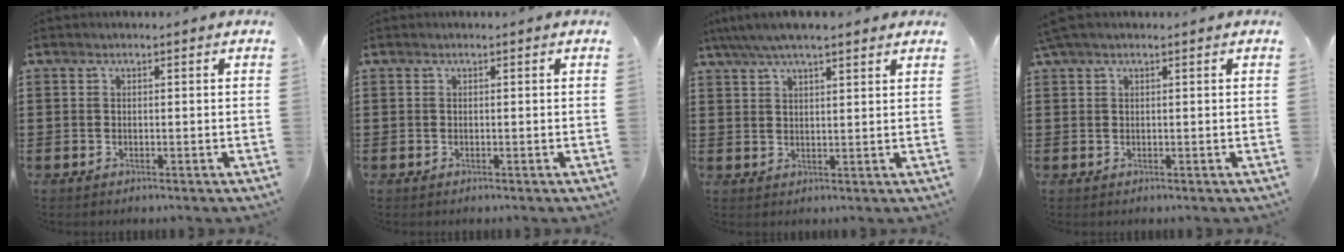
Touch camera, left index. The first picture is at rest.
{"total": 0.0}
{"total": 4.9, "force": [3.9, 0.9, 2.8], "torque": [-0.063, 0.000, 0.071]}
{"total": 1.0, "force": [0.5, 0.0, 0.9], "torque": [-0.018, 0.000, 0.011]}